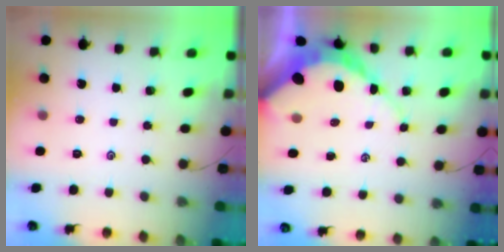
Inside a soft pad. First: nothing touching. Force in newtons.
{"total": 10.1, "press": 10.1, "slide": 0.8}